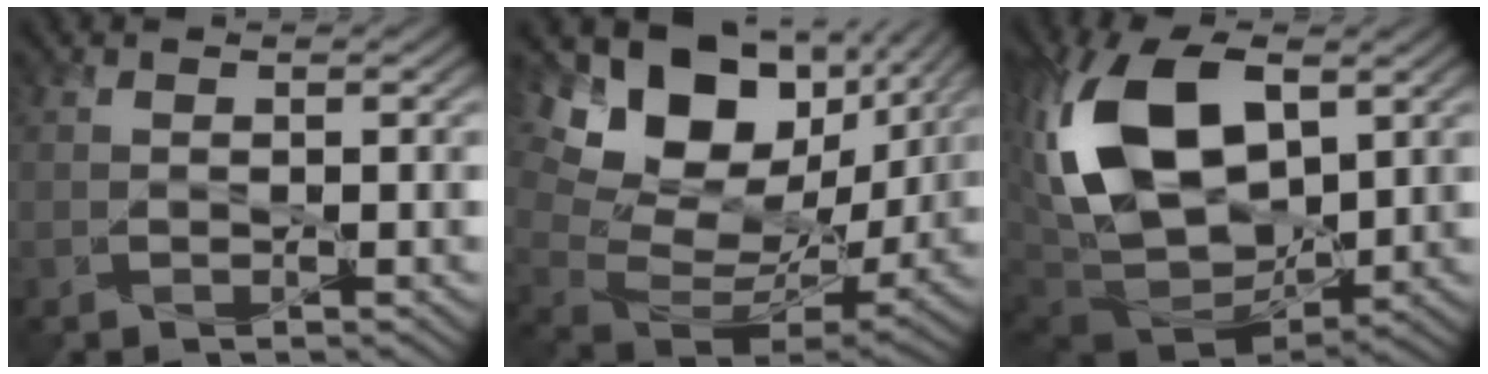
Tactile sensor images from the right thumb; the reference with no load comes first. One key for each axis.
{"total": 19.0, "fx": 8.3, "fy": 12.3, "fz": 11.9, "tx": -0.239, "ty": 0.033, "tz": 0.170}
{"total": 19.5, "fx": 3.1, "fy": 12.0, "fz": 15.1, "tx": -0.342, "ty": -0.004, "tz": 0.071}